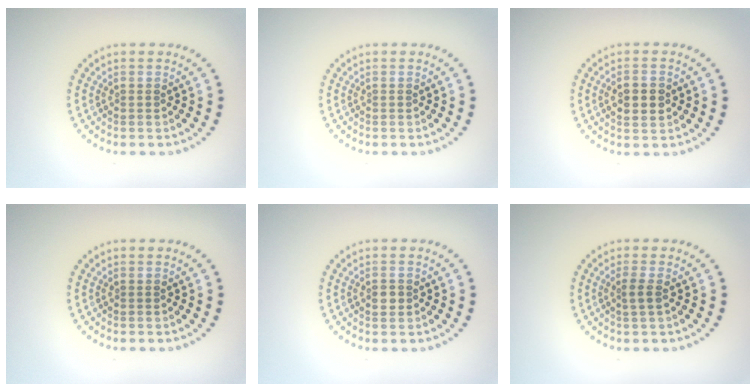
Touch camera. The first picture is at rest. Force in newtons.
{"total": 0.0}
{"total": 2.6, "press": 2.6, "slide": 0.0}
{"total": 0.0}
{"total": 1.5, "press": 1.5, "slide": 0.3}
{"total": 1.2, "press": 1.1, "slide": 0.6}